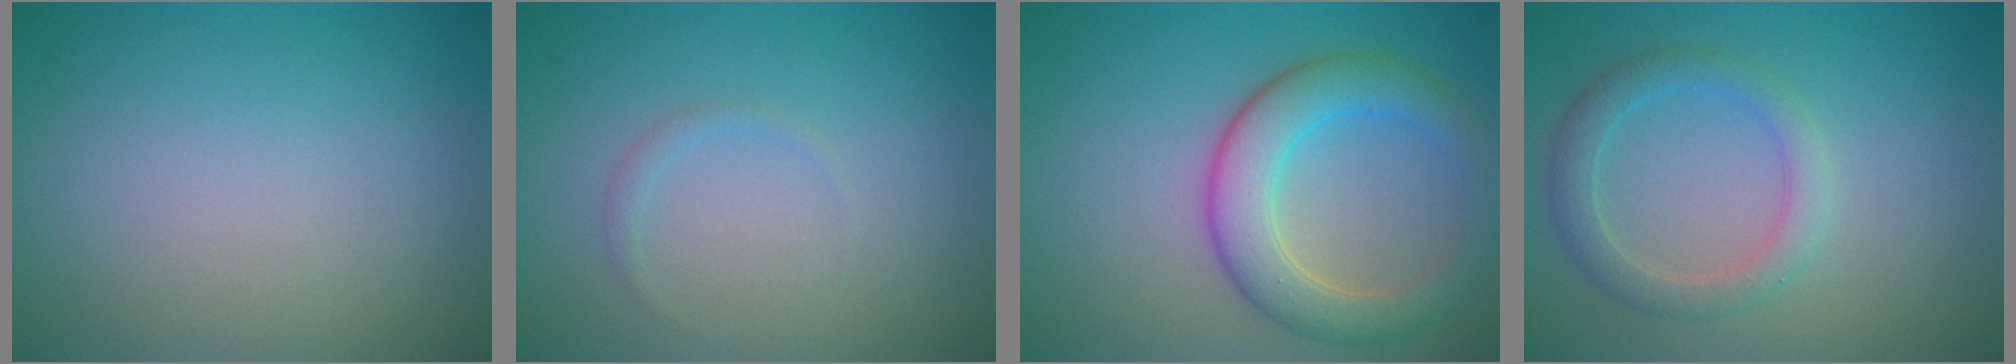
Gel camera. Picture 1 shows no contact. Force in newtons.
{"total": 0.7, "press": 0.7, "slide": 0.1}
{"total": 5.6, "press": 5.6, "slide": 0.3}
{"total": 2.7, "press": 2.7, "slide": 0.1}